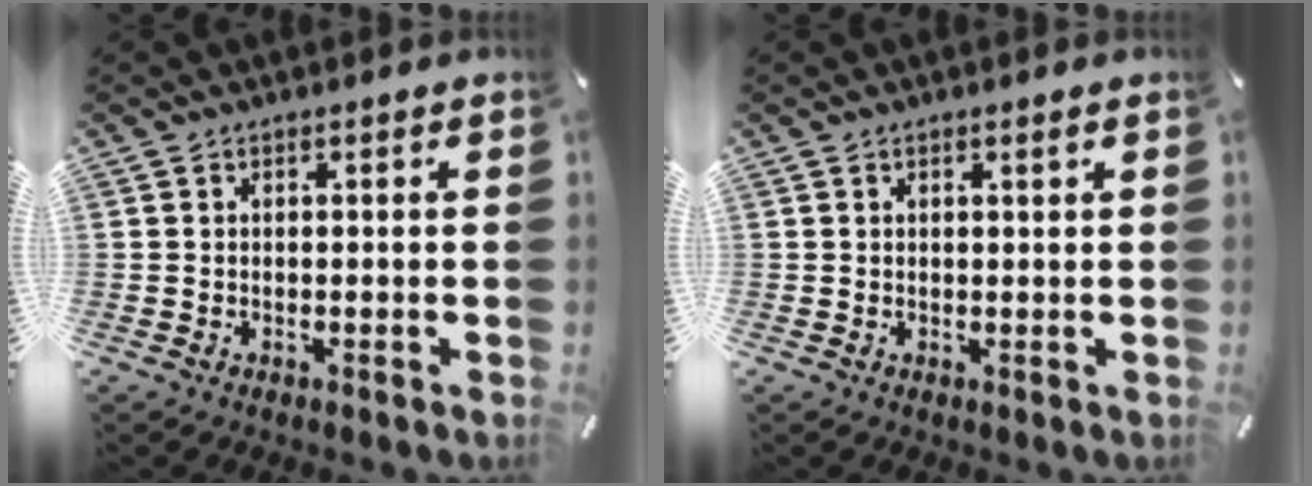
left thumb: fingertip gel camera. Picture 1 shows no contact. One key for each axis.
{"total": 1.0, "fx": 0.6, "fy": 0.1, "fz": 0.8, "tx": -0.016, "ty": 0.000, "tz": 0.009}